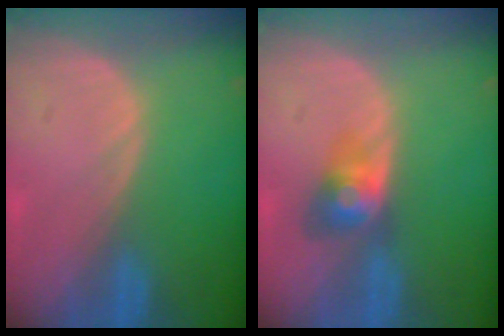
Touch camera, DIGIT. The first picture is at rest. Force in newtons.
{"total": 3.9, "press": 3.9, "slide": 0.2}